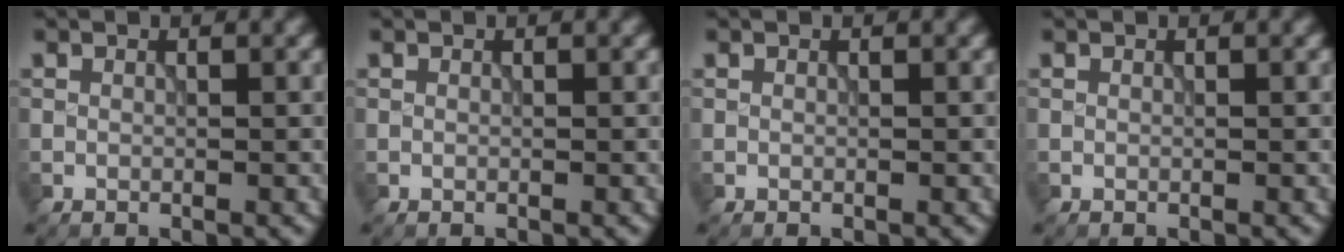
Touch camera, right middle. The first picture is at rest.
{"total": 0.0}
{"total": 0.0}
{"total": 0.0}